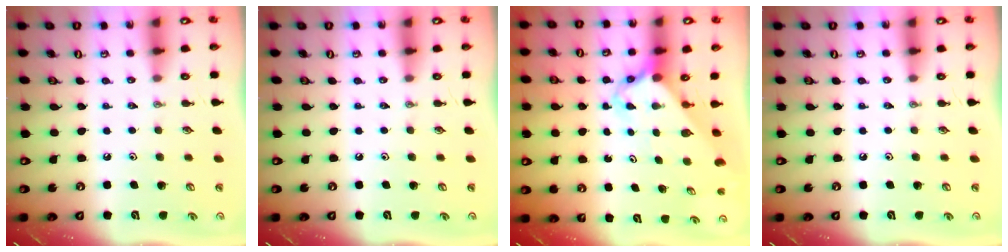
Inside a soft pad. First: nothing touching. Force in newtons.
{"total": 0.0}
{"total": 3.8, "press": 3.8, "slide": 0.3}
{"total": 0.0}